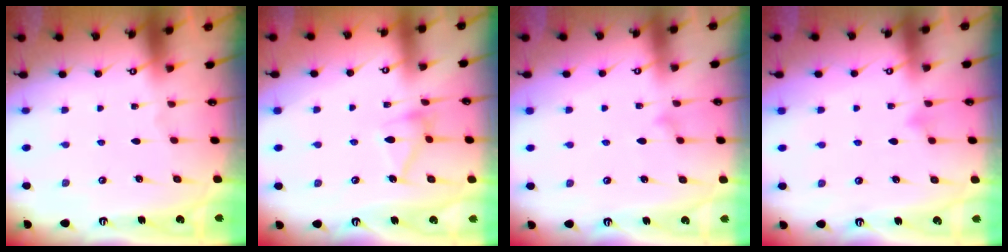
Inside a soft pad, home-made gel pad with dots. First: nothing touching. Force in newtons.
{"total": 12.5, "press": 12.5, "slide": 0.3}
{"total": 7.6, "press": 7.6, "slide": 0.5}
{"total": 3.7, "press": 3.6, "slide": 0.2}